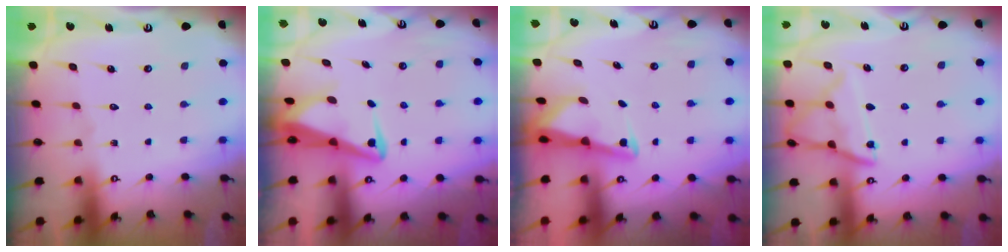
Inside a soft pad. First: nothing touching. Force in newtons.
{"total": 4.9, "press": 4.8, "slide": 1.1}
{"total": 3.0, "press": 3.0, "slide": 0.3}
{"total": 12.6, "press": 12.6, "slide": 1.1}